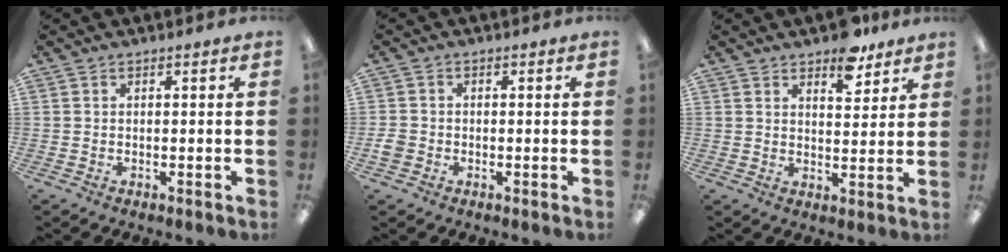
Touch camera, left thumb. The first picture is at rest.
{"total": 2.6, "force": [-0.9, 2.1, 1.2], "torque": [-0.016, 0.008, -0.017]}
{"total": 8.8, "force": [7.0, 3.2, 4.4], "torque": [-0.048, -0.045, 0.117]}